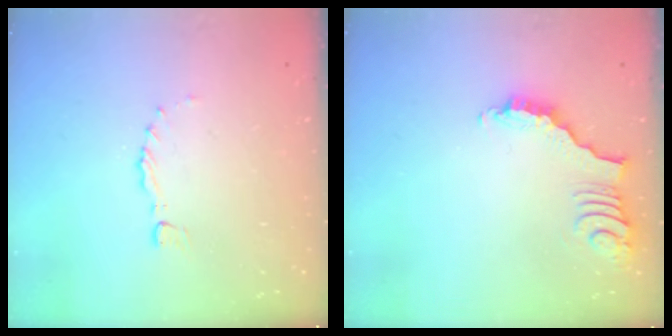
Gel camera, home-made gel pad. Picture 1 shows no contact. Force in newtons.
{"total": 2.9, "press": 2.9, "slide": 0.6}